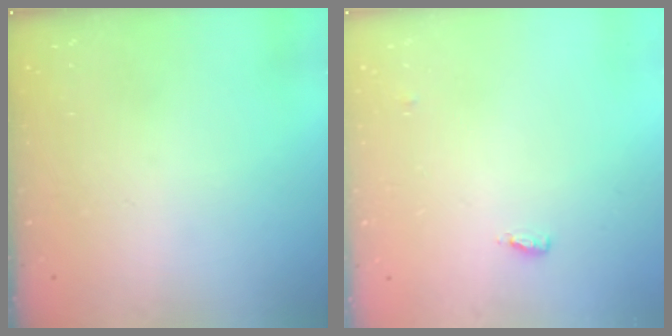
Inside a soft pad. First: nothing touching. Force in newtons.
{"total": 3.4, "press": 3.2, "slide": 1.2}